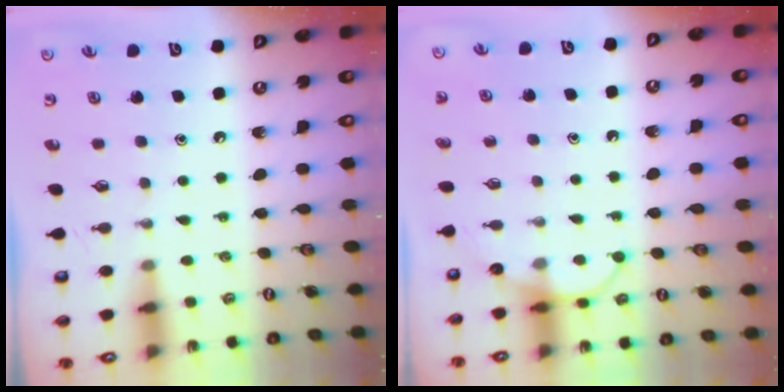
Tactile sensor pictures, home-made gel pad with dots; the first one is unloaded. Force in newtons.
{"total": 8.5, "press": 8.4, "slide": 0.5}